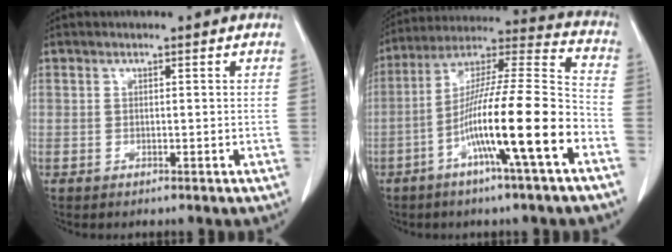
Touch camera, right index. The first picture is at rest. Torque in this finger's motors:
{"motor_torque": [1.77, -0.37, 1.05, 0.21]}